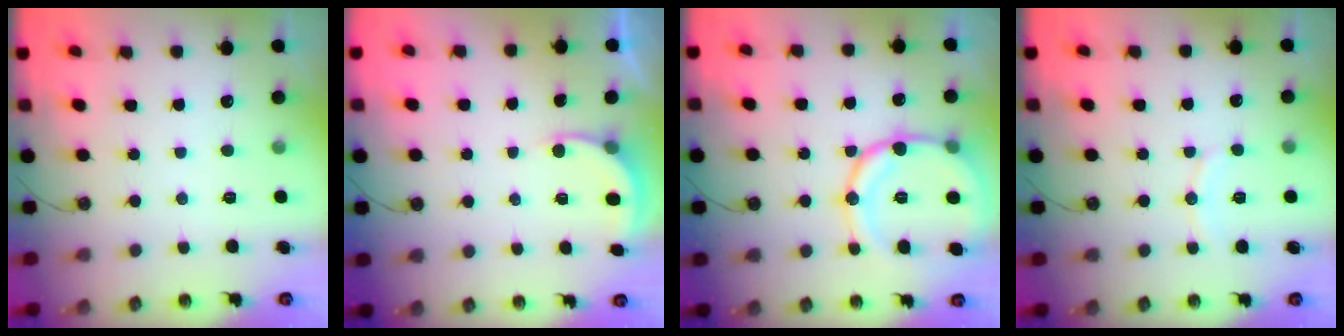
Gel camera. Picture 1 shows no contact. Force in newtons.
{"total": 2.9, "press": 2.9, "slide": 0.2}
{"total": 16.9, "press": 16.8, "slide": 1.9}
{"total": 7.2, "press": 7.1, "slide": 0.7}